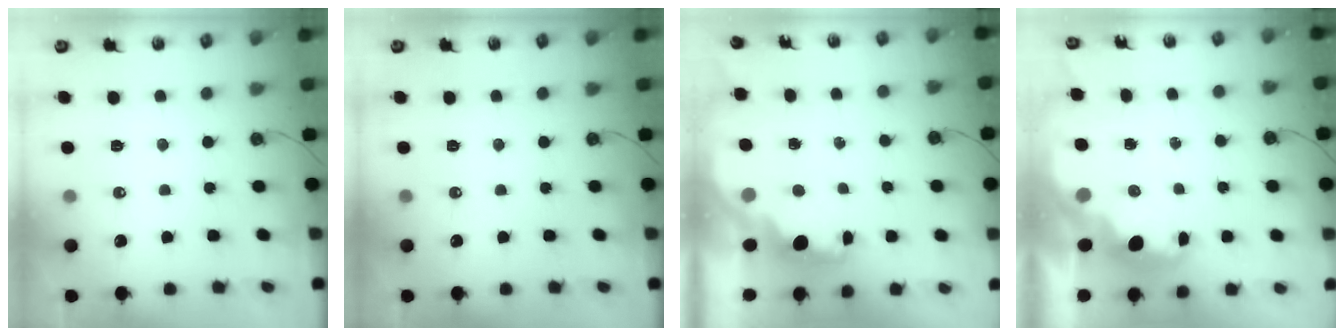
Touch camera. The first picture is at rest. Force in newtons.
{"total": 0.0}
{"total": 2.2, "press": 2.1, "slide": 0.8}
{"total": 2.9, "press": 2.9, "slide": 0.5}